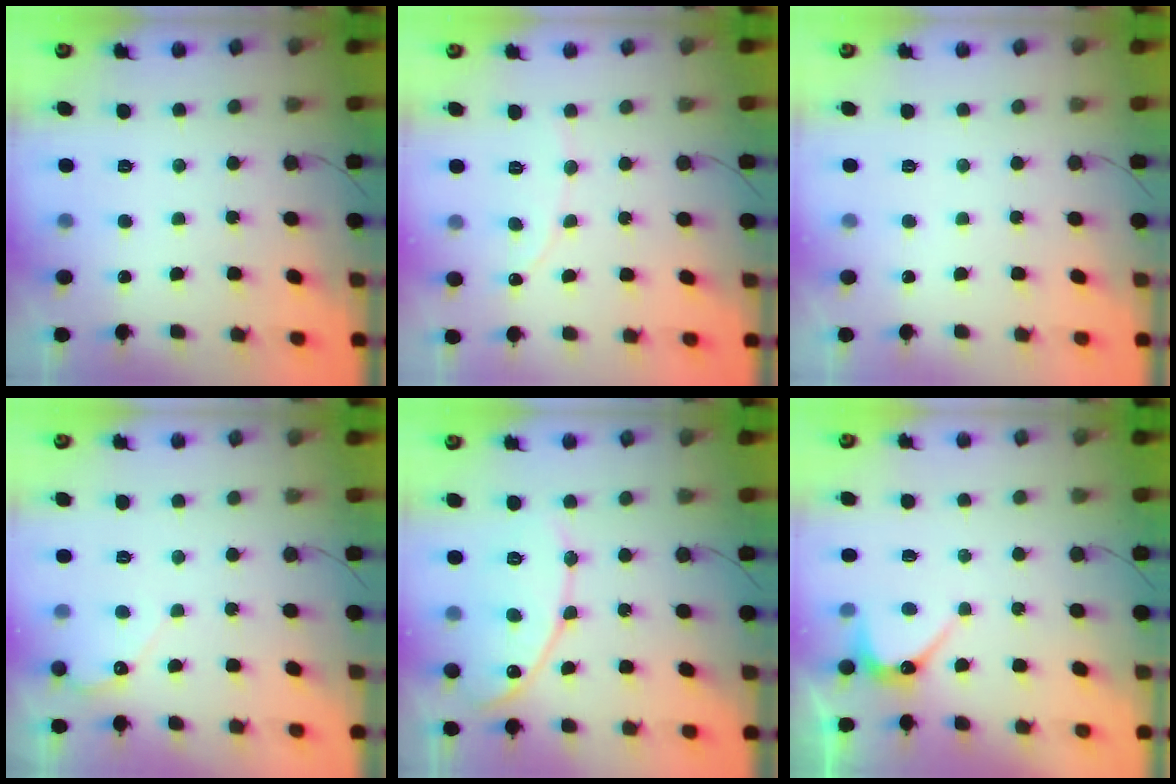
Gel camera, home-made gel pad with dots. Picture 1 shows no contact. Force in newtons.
{"total": 2.1, "press": 2.1, "slide": 0.1}
{"total": 0.0}
{"total": 2.7, "press": 2.7, "slide": 0.2}
{"total": 11.9, "press": 11.8, "slide": 1.1}
{"total": 3.9, "press": 3.9, "slide": 0.3}